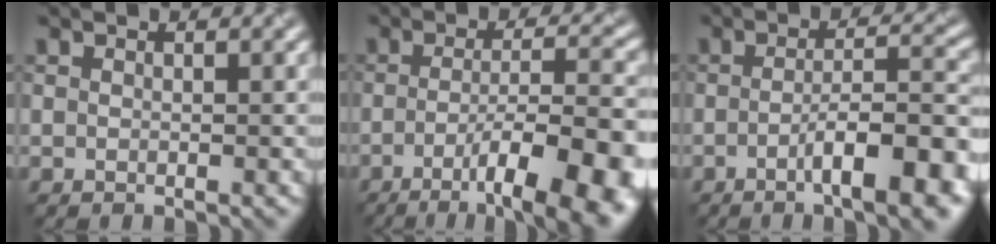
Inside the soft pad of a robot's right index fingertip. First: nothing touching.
{"total": 12.4, "force": [-4.8, 3.6, 10.8], "torque": [-0.134, -0.011, -0.062]}
{"total": 8.9, "force": [-3.2, 2.1, 8.0], "torque": [-0.102, 0.003, -0.052]}